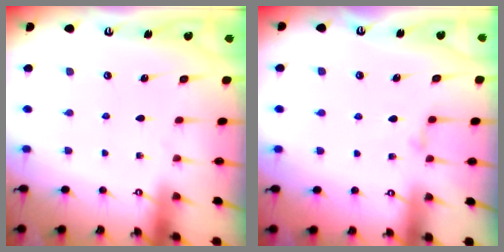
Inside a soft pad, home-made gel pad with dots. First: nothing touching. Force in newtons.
{"total": 2.6, "press": 2.6, "slide": 0.4}